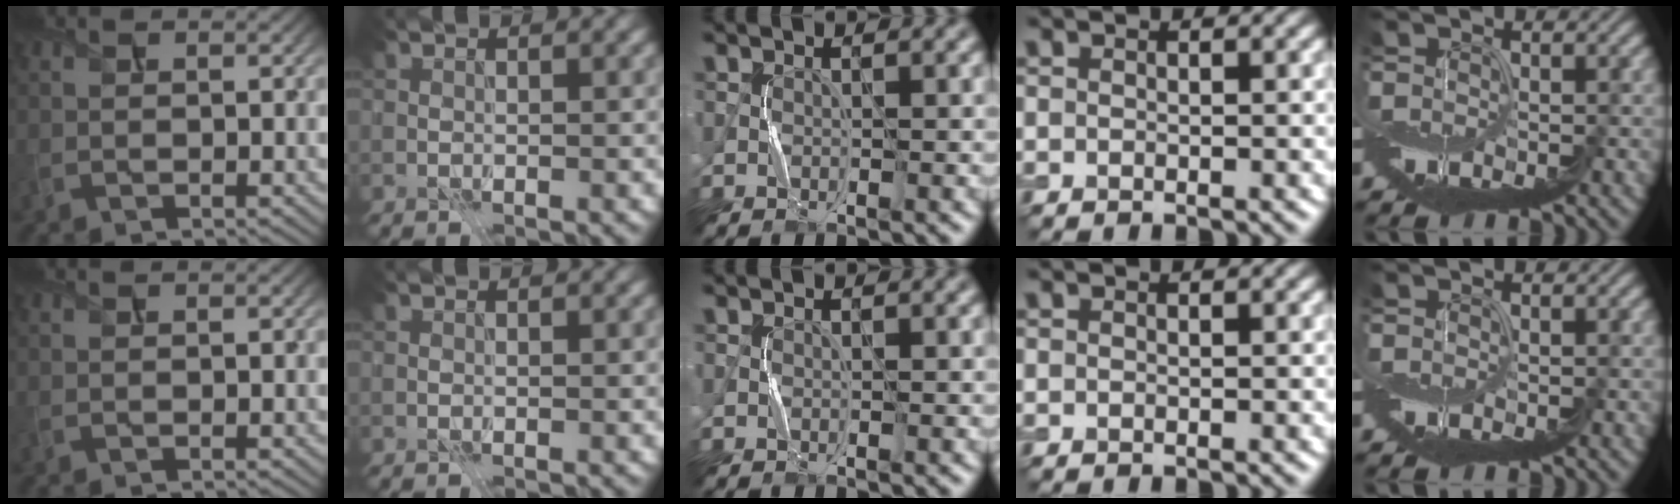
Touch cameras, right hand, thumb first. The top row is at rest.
{}